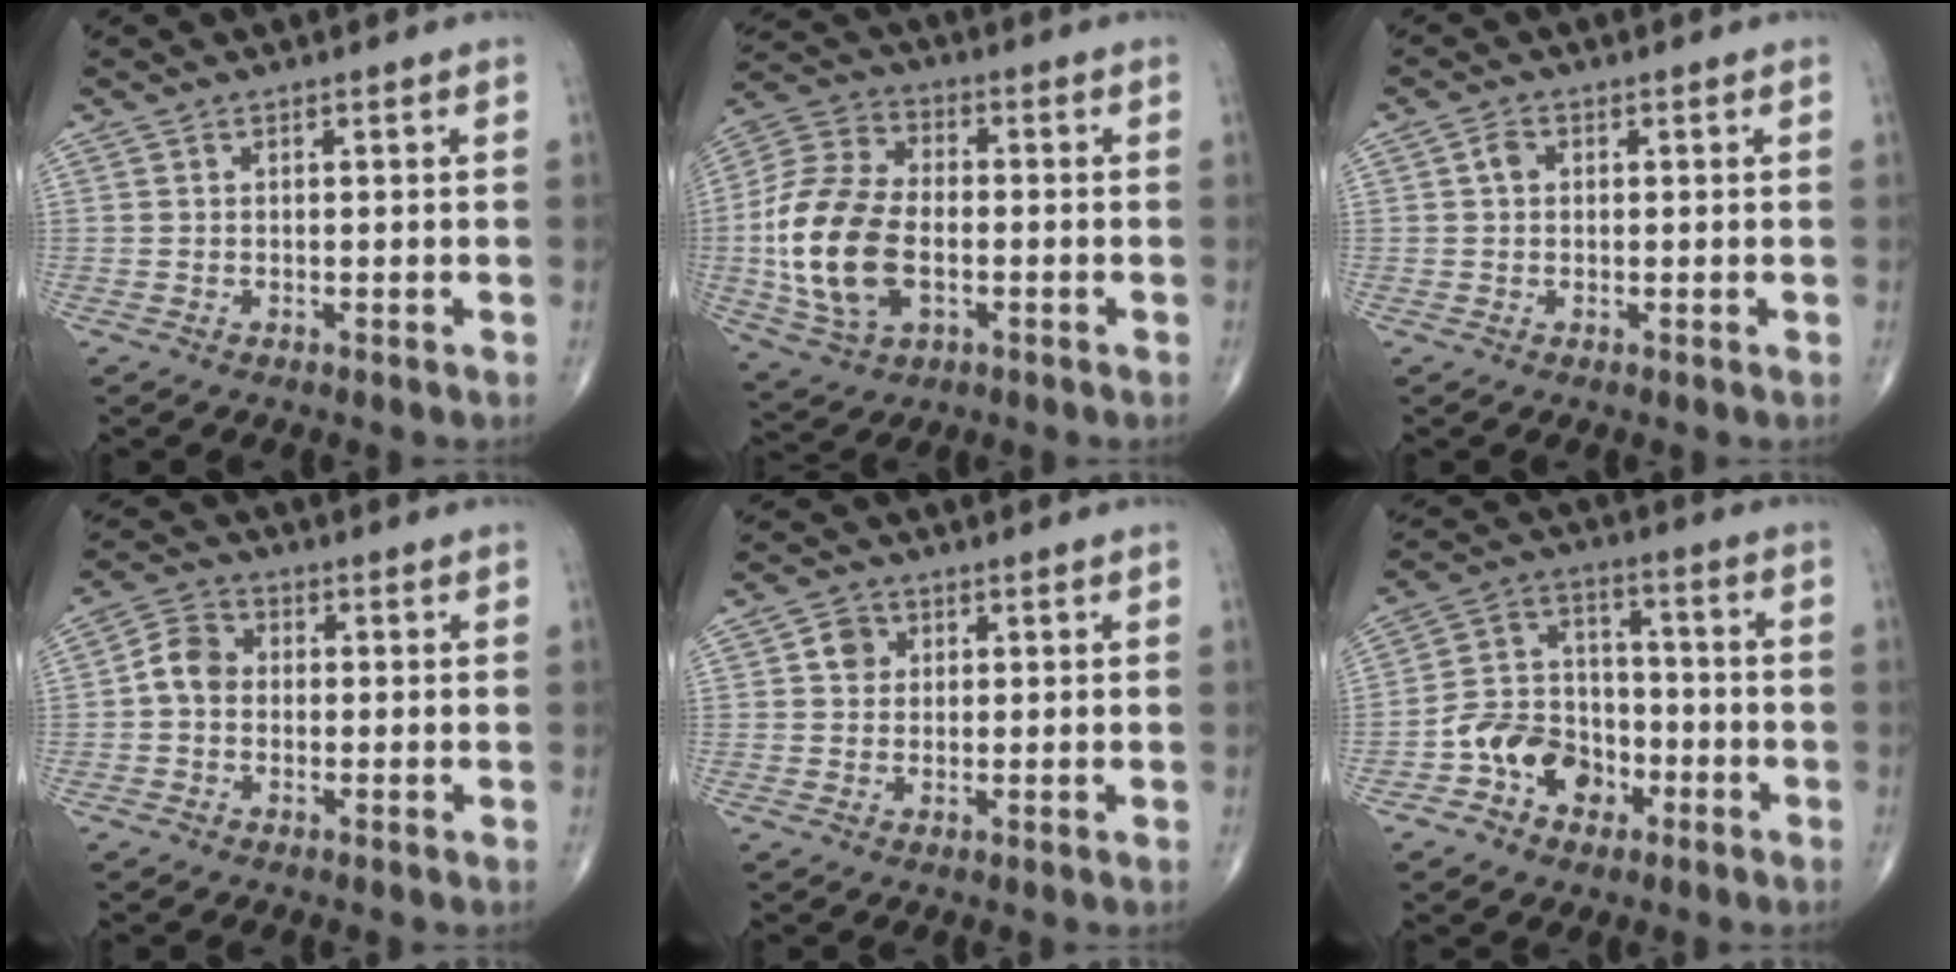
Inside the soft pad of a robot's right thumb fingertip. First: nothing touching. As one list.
[{"total": 18.3, "force": [-2.7, 11.2, 14.1], "torque": [-0.288, 0.011, -0.046]}, {"total": 2.0, "force": [0.3, 1.5, 1.2], "torque": [-0.019, 0.004, 0.003]}, {"total": 5.3, "force": [-0.4, 4.3, 3.1], "torque": [-0.045, 0.019, -0.019]}, {"total": 3.3, "force": [0.8, 2.9, 1.3], "torque": [-0.005, 0.001, 0.010]}, {"total": 11.5, "force": [-5.0, 8.8, 5.5], "torque": [-0.062, 0.052, -0.092]}]